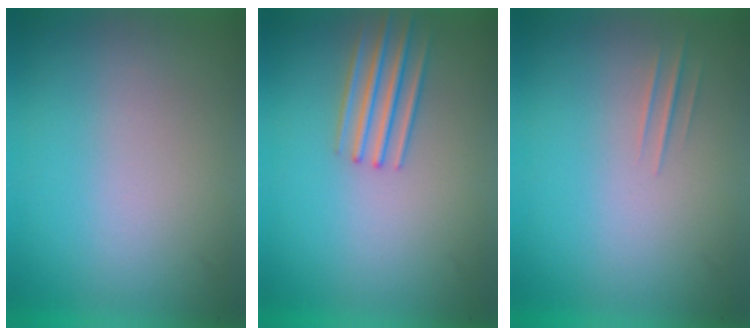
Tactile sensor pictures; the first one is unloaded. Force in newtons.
{"total": 2.1}
{"total": 1.2}